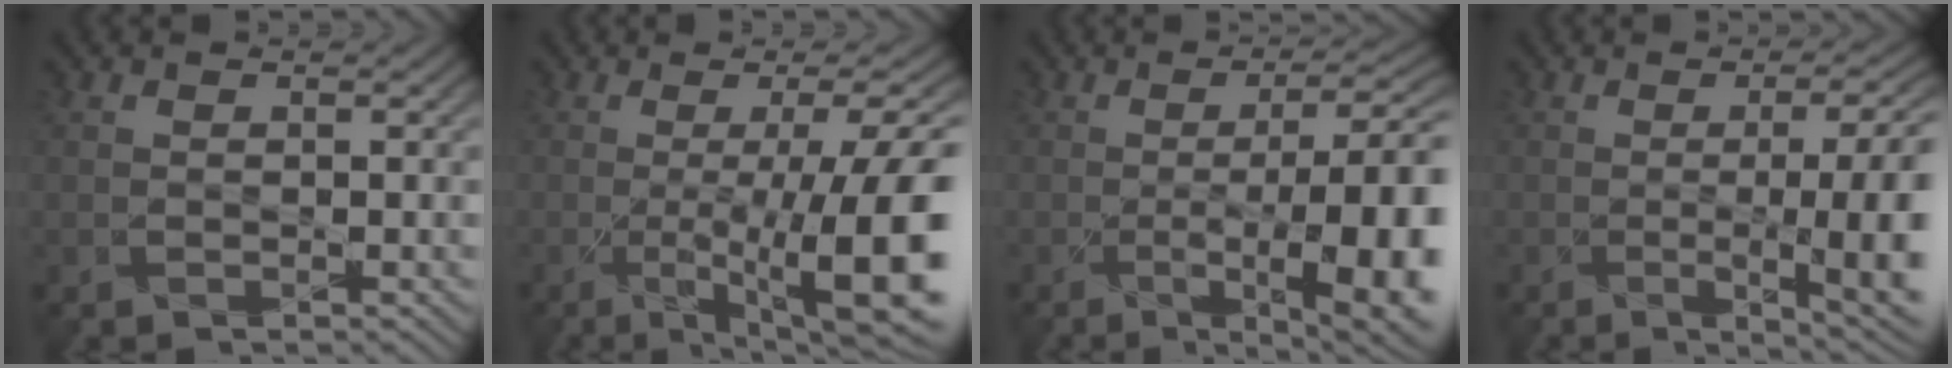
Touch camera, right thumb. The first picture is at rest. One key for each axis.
{"total": 14.1, "fx": -3.2, "fy": 3.2, "fz": 13.3, "tx": -0.178, "ty": 0.003, "tz": -0.042}
{"total": 14.3, "fx": -3.9, "fy": 4.3, "fz": 13.1, "tx": -0.151, "ty": 0.002, "tz": -0.058}
{"total": 13.9, "fx": -2.4, "fy": 4.6, "fz": 12.8, "tx": -0.133, "ty": 0.009, "tz": -0.037}